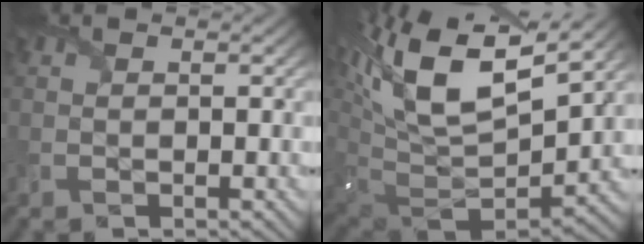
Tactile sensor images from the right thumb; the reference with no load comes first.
{"total": 18.1, "force": [7.8, 8.2, 14.1], "torque": [-0.320, 0.025, 0.146]}